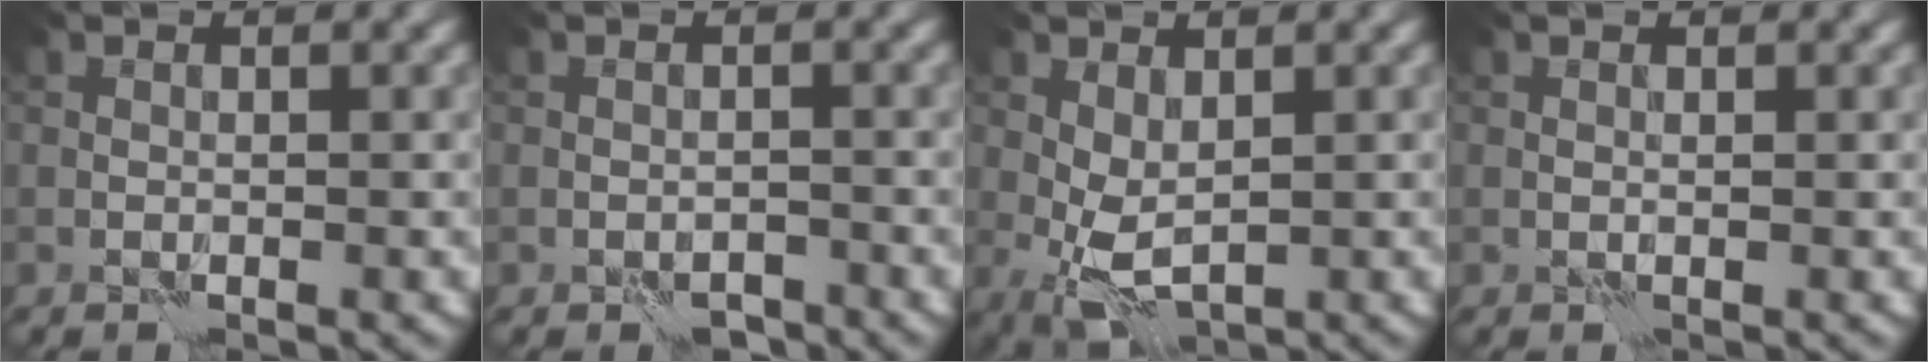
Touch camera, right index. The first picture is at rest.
{"total": 1.5, "force": [-1.3, 0.7, 0.4], "torque": [0.001, 0.006, -0.020]}
{"total": 3.1, "force": [0.1, 1.5, 2.7], "torque": [-0.060, -0.001, 0.003]}
{"total": 0.0}